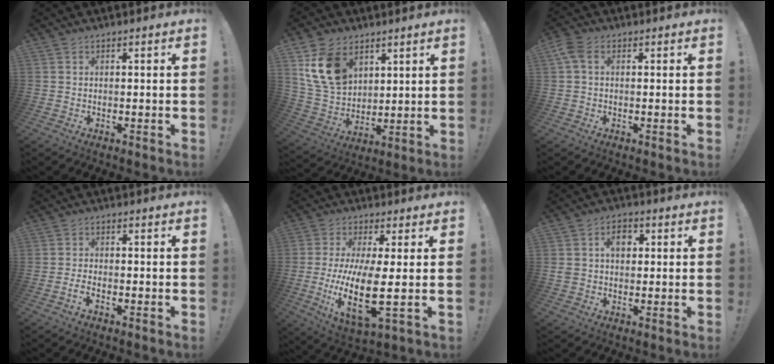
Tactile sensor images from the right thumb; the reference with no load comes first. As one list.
[{"total": 15.1, "force": [7.1, 10.5, 8.2], "torque": [-0.163, -0.024, 0.143]}, {"total": 3.6, "force": [1.0, 2.3, 2.6], "torque": [-0.066, 0.005, 0.020]}, {"total": 2.7, "force": [-1.7, 0.8, 1.9], "torque": [-0.041, 0.003, -0.029]}, {"total": 14.8, "force": [-1.4, 3.8, 14.2], "torque": [-0.296, -0.020, -0.019]}, {"total": 6.4, "force": [1.4, 4.8, 4.0], "torque": [-0.060, 0.007, 0.022]}]